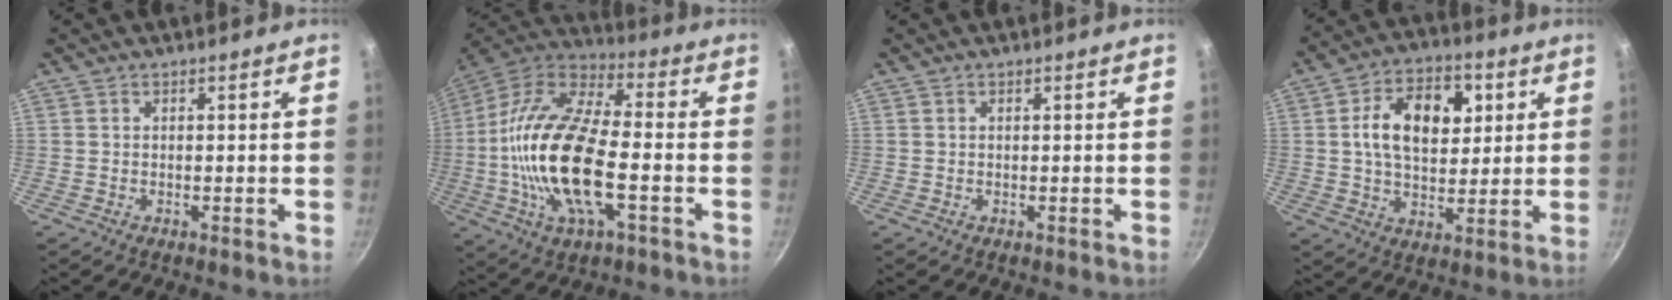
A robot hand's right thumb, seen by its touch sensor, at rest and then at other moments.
{"total": 23.0, "force": [-3.8, 9.5, 20.6], "torque": [-0.431, 0.021, -0.068]}
{"total": 0.0}
{"total": 14.3, "force": [3.4, 9.0, 10.6], "torque": [-0.149, 0.001, 0.052]}